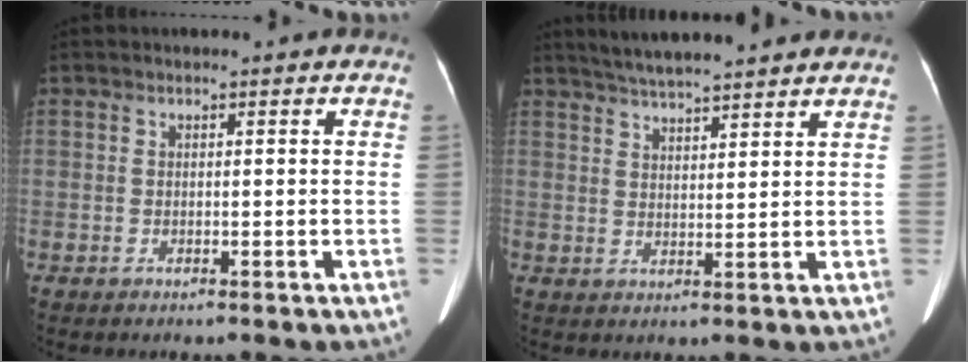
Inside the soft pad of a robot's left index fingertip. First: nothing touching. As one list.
[{"total": 10.2, "force": [9.2, 0.5, 4.5], "torque": [-0.075, 0.026, 0.132]}]